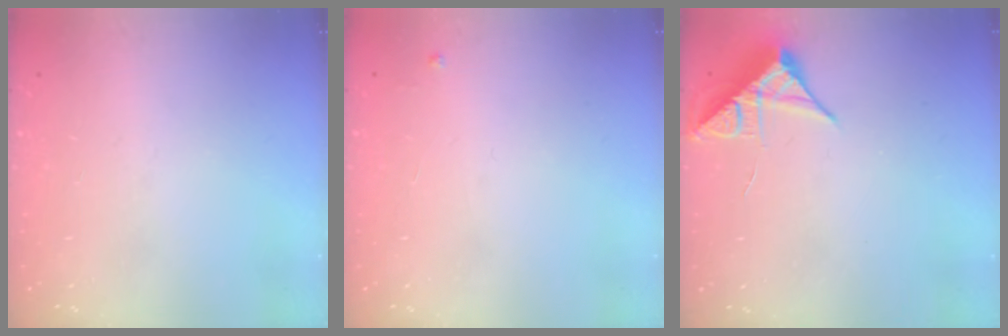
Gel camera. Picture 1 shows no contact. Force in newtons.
{"total": 2.4, "press": 2.4, "slide": 0.4}
{"total": 7.7, "press": 7.7, "slide": 0.4}